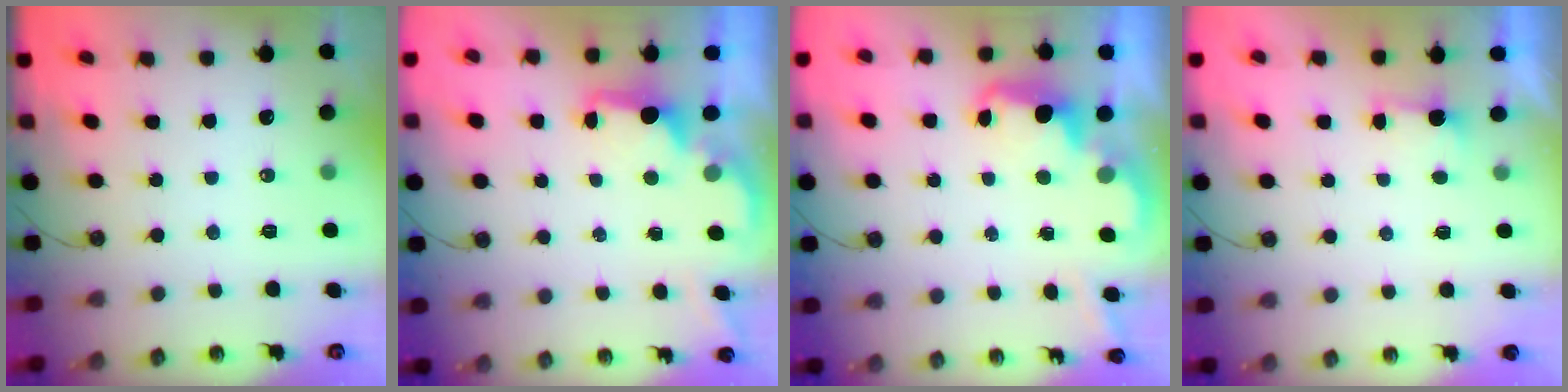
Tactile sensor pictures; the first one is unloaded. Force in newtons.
{"total": 1.6, "press": 1.4, "slide": 0.7}
{"total": 2.5, "press": 2.4, "slide": 0.6}
{"total": 1.3, "press": 1.1, "slide": 0.7}